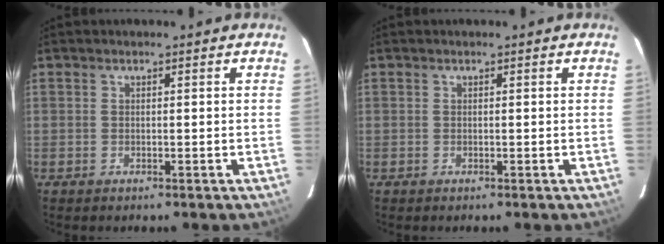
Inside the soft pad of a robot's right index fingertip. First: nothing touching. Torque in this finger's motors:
{"motor_torque": [0.00, 0.00, 0.00, 0.00]}